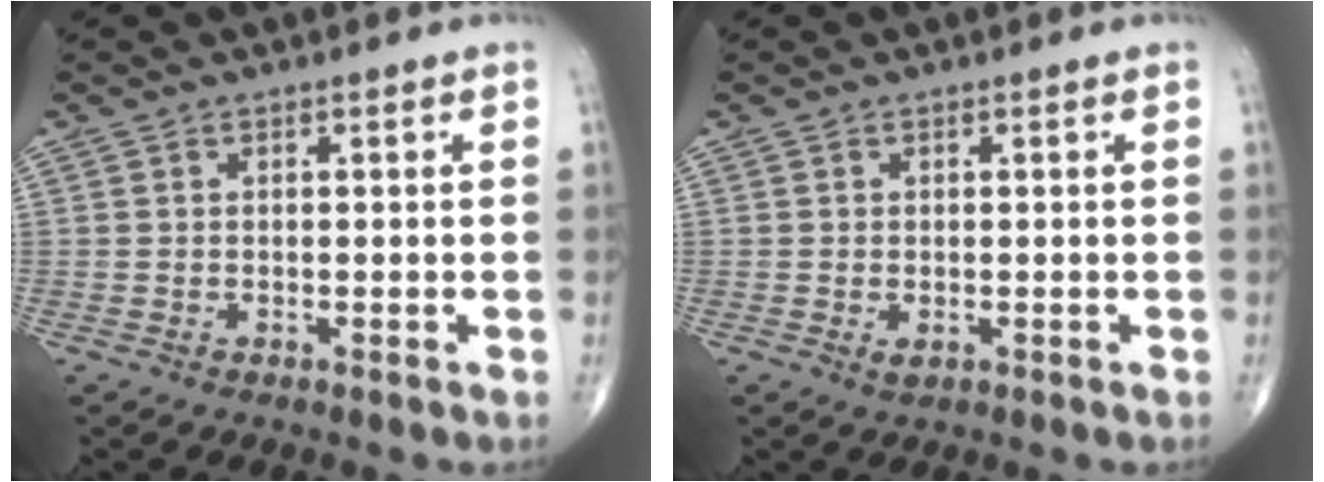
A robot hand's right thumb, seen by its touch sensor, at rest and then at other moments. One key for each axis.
{"total": 1.2, "fx": -0.3, "fy": 0.7, "fz": 0.9, "tx": -0.014, "ty": -0.003, "tz": -0.003}